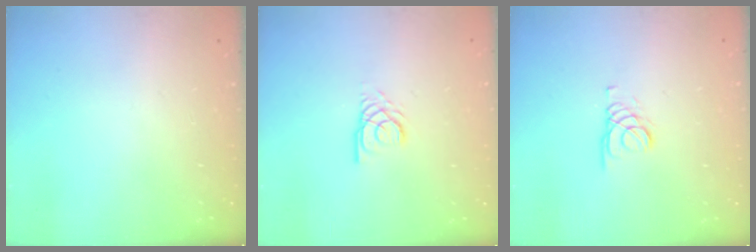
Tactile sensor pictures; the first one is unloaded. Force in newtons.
{"total": 2.9, "press": 2.9, "slide": 0.1}
{"total": 1.8, "press": 1.8, "slide": 0.2}